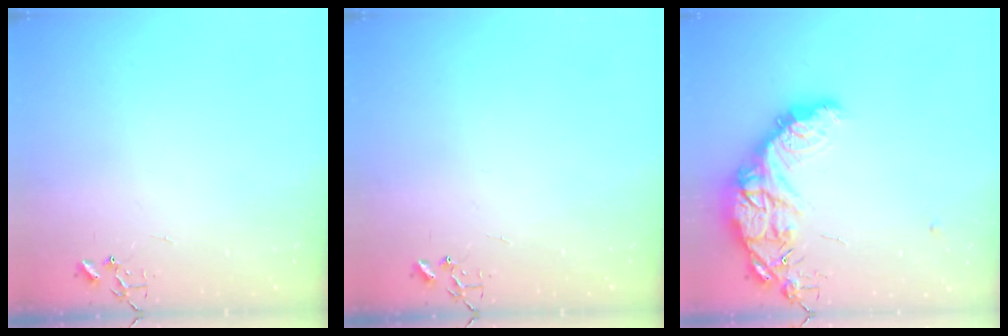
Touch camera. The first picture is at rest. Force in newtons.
{"total": 0.0}
{"total": 17.0, "press": 16.9, "slide": 1.3}